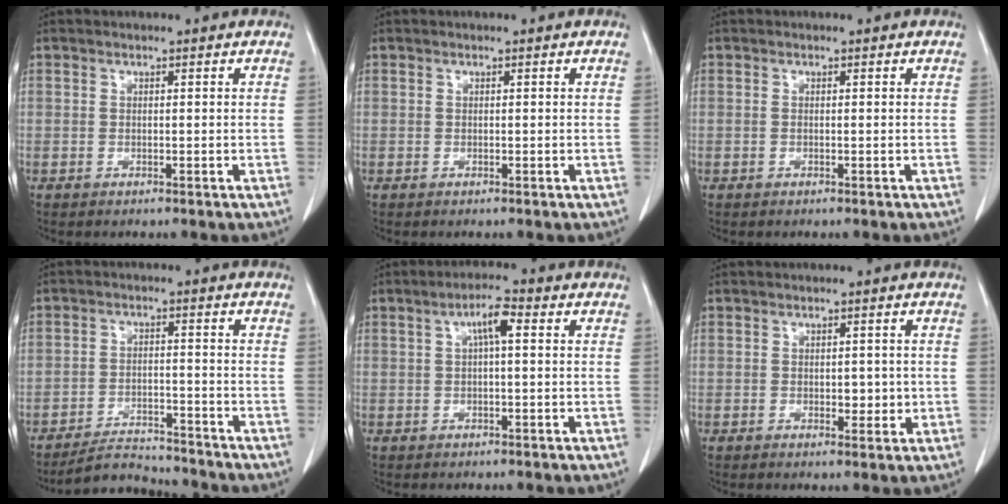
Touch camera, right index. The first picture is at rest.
{"total": 0.0}
{"total": 0.0}
{"total": 7.1, "force": [-7.0, 1.1, -0.1], "torque": [0.004, 0.007, -0.117]}
{"total": 4.0, "force": [0.9, 0.6, 3.8], "torque": [-0.069, 0.012, 0.014]}
{"total": 2.8, "force": [-0.3, 1.5, 2.3], "torque": [-0.028, 0.000, 0.002]}